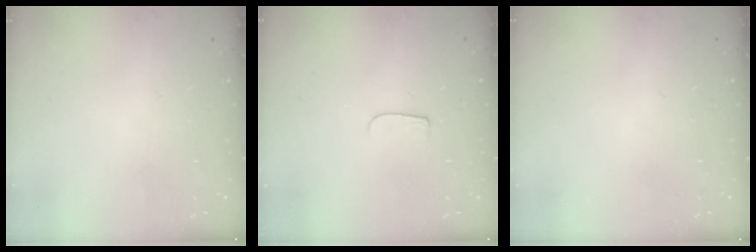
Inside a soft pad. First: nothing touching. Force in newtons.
{"total": 5.3, "press": 5.2, "slide": 0.6}
{"total": 0.0}